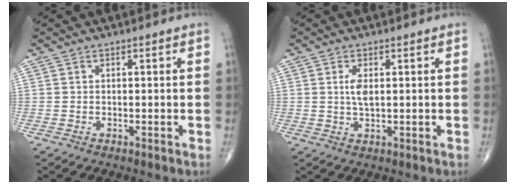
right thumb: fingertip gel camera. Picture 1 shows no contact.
{"total": 3.1, "force": [0.6, 1.3, 2.8], "torque": [-0.056, -0.003, 0.012]}